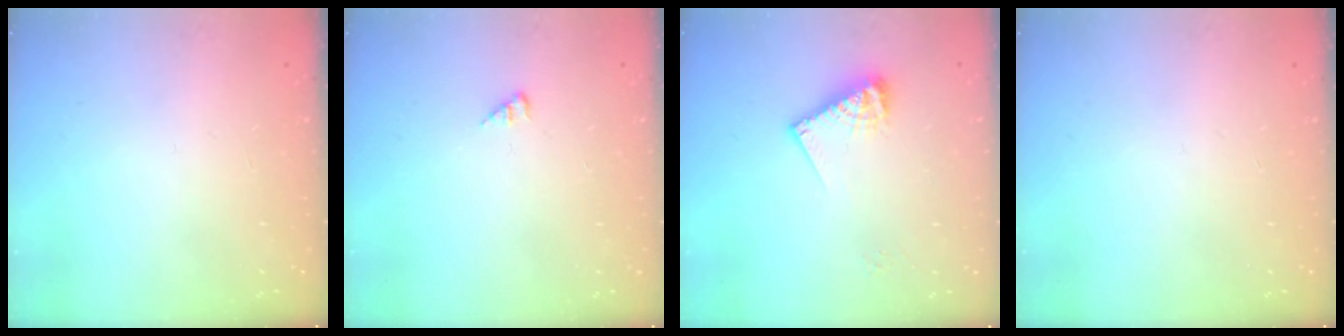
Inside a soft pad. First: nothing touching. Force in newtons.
{"total": 1.0, "press": 1.0, "slide": 0.2}
{"total": 9.8, "press": 9.8, "slide": 0.8}
{"total": 0.0}